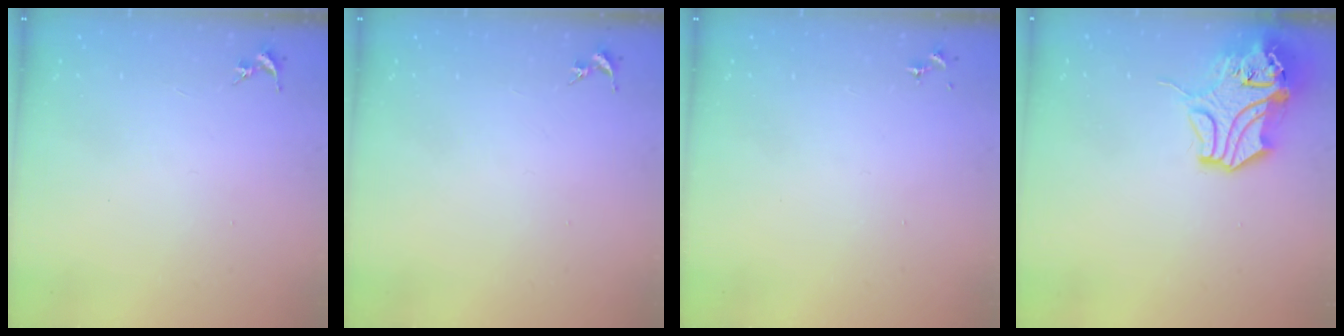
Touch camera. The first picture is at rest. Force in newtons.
{"total": 0.0}
{"total": 0.0}
{"total": 13.5, "press": 13.4, "slide": 1.8}